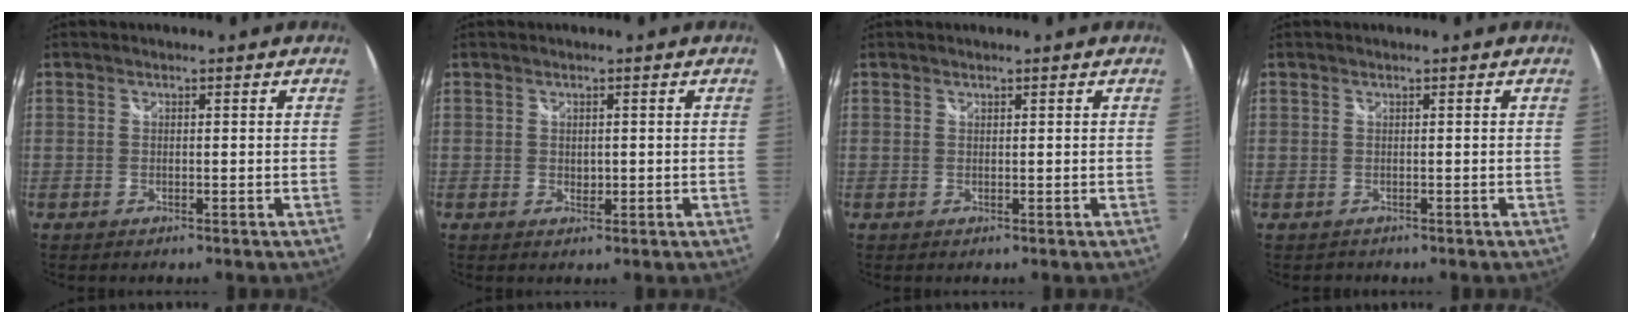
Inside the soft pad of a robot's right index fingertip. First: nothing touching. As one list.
[{"total": 1.1, "force": [0.2, 0.9, 0.5], "torque": [-0.007, -0.001, 0.004]}, {"total": 0.0}, {"total": 0.8, "force": [-0.2, 0.8, -0.1], "torque": [0.000, 0.000, -0.001]}]